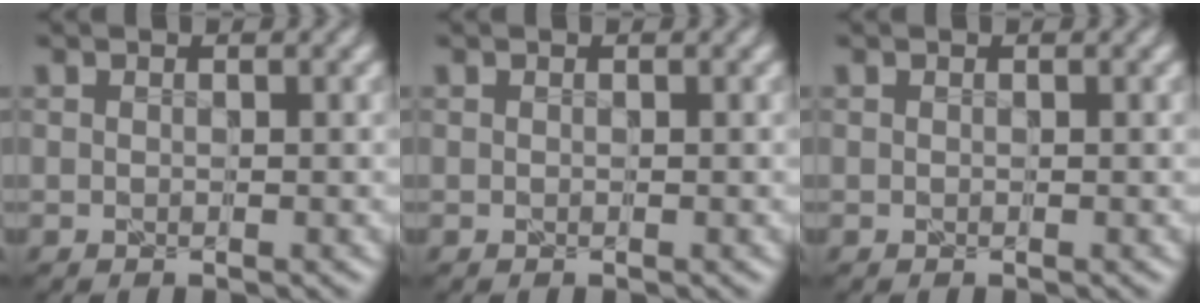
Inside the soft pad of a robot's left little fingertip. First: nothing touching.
{"total": 0.0}
{"total": 0.0}